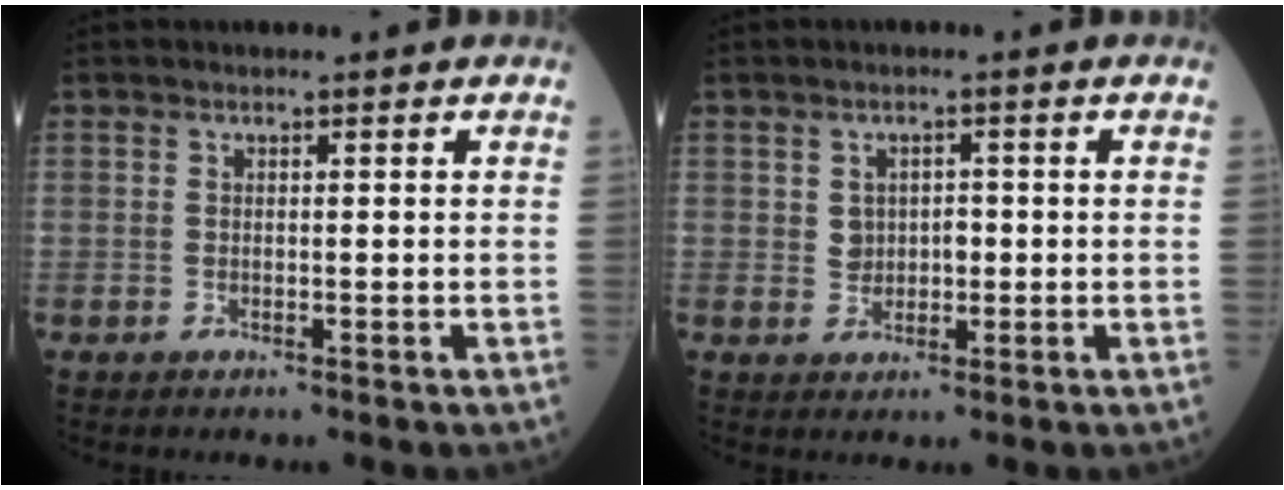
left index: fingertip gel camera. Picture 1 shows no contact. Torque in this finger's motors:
{"motor_torque": [0.15, 0.05, 0.00, 0.00]}